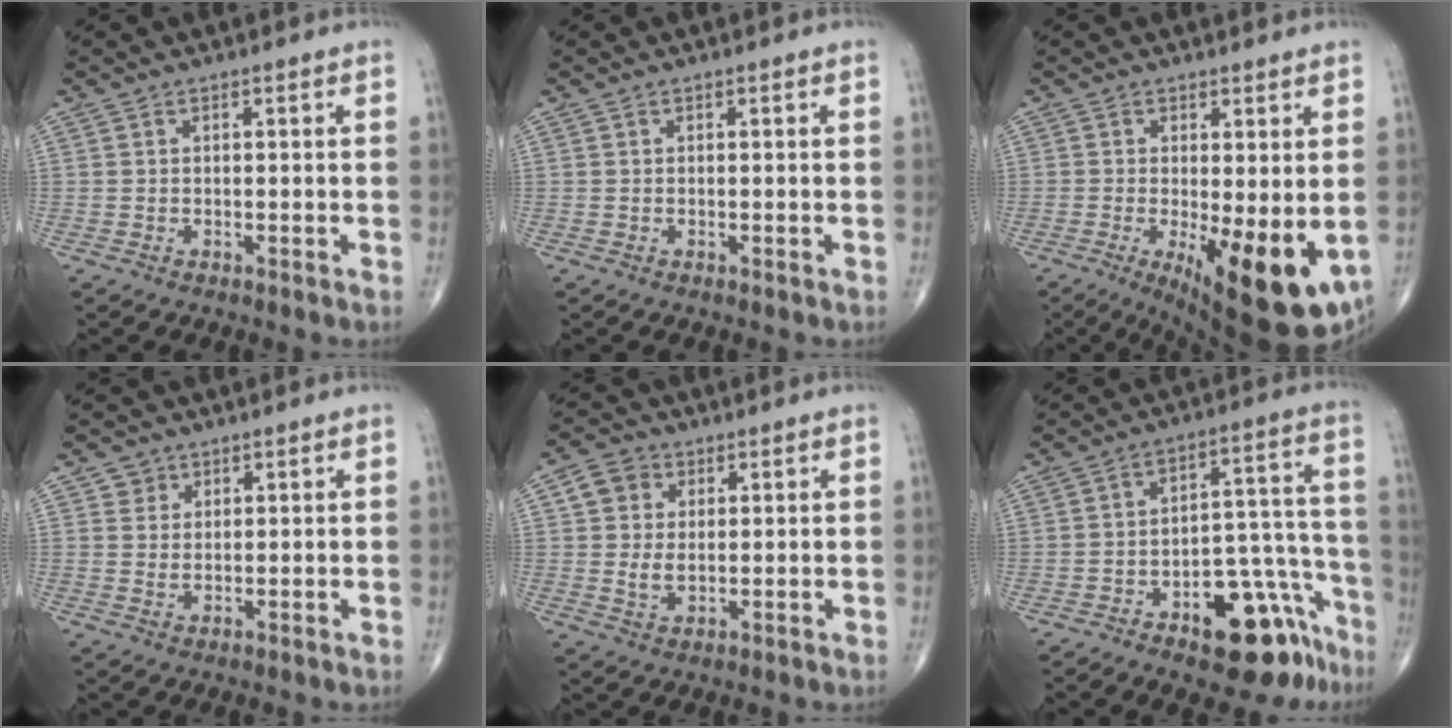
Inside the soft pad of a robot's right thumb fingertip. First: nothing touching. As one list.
[{"total": 0.0}, {"total": 15.0, "force": [-3.3, 4.9, 13.7], "torque": [-0.173, -0.028, -0.030]}, {"total": 2.8, "force": [1.5, 2.3, 0.3], "torque": [0.011, -0.009, 0.022]}, {"total": 7.1, "force": [1.8, 5.5, 4.1], "torque": [-0.053, -0.010, 0.030]}, {"total": 16.2, "force": [-9.7, 7.3, 10.7], "torque": [-0.094, 0.099, -0.132]}]